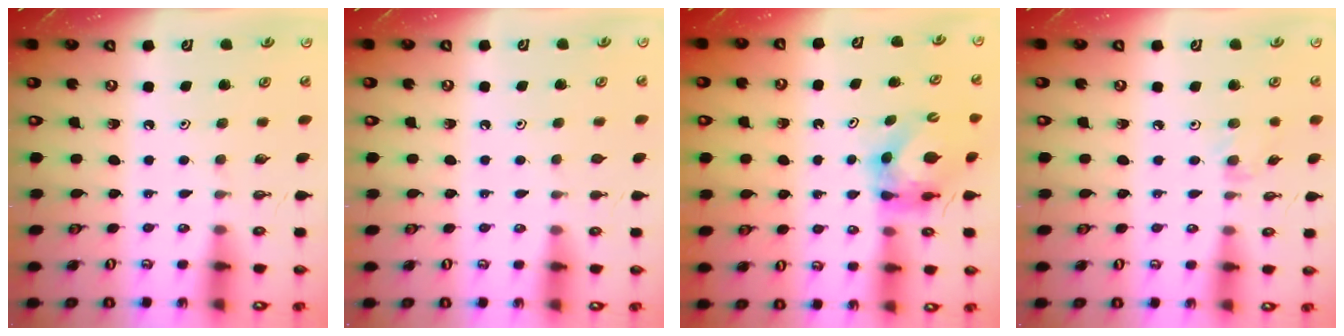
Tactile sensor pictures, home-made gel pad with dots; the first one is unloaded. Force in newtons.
{"total": 0.8, "press": 0.7, "slide": 0.3}
{"total": 5.8, "press": 5.8, "slide": 0.6}
{"total": 2.3, "press": 2.3, "slide": 0.4}